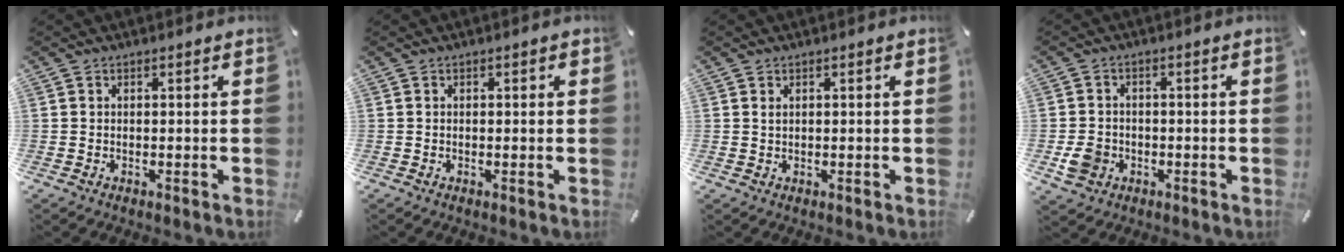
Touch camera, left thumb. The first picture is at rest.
{"total": 0.5, "force": [0.0, 0.3, 0.4], "torque": [-0.007, 0.002, -0.001]}
{"total": 0.7, "force": [0.3, 0.4, 0.4], "torque": [-0.009, 0.000, 0.005]}
{"total": 5.4, "force": [-1.9, 4.6, 2.2], "torque": [-0.040, 0.004, -0.035]}